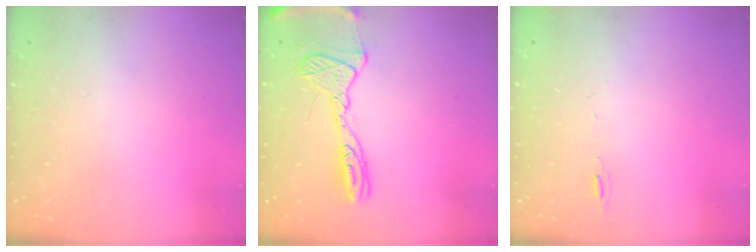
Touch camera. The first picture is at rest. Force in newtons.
{"total": 14.7, "press": 14.6, "slide": 1.4}
{"total": 5.0, "press": 4.7, "slide": 1.7}